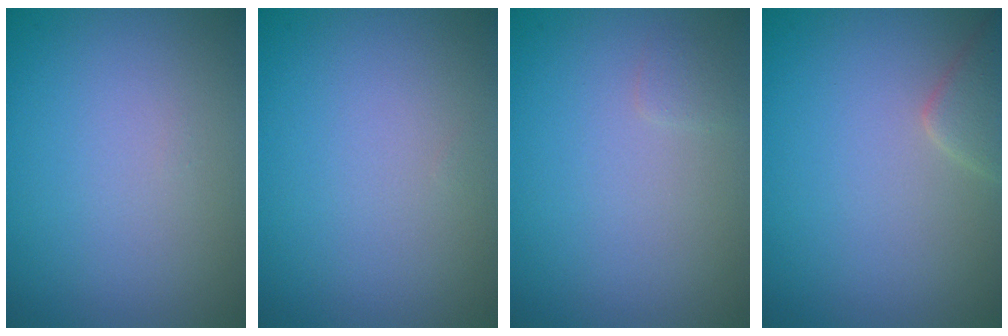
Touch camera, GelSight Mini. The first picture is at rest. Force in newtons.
{"total": 0.0}
{"total": 0.6, "press": 0.6, "slide": 0.0}
{"total": 1.9, "press": 1.9, "slide": 0.2}